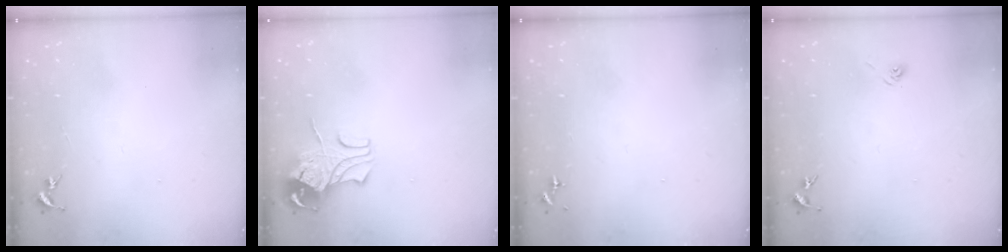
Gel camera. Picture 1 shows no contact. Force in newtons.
{"total": 9.4, "press": 9.4, "slide": 1.1}
{"total": 0.0}
{"total": 2.9, "press": 2.5, "slide": 1.5}